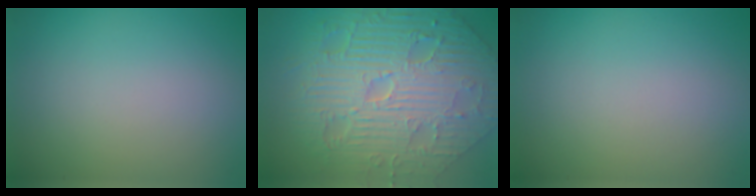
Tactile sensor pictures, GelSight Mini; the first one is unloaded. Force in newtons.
{"total": 11.6, "press": 7.7, "slide": 8.7}
{"total": 0.0}